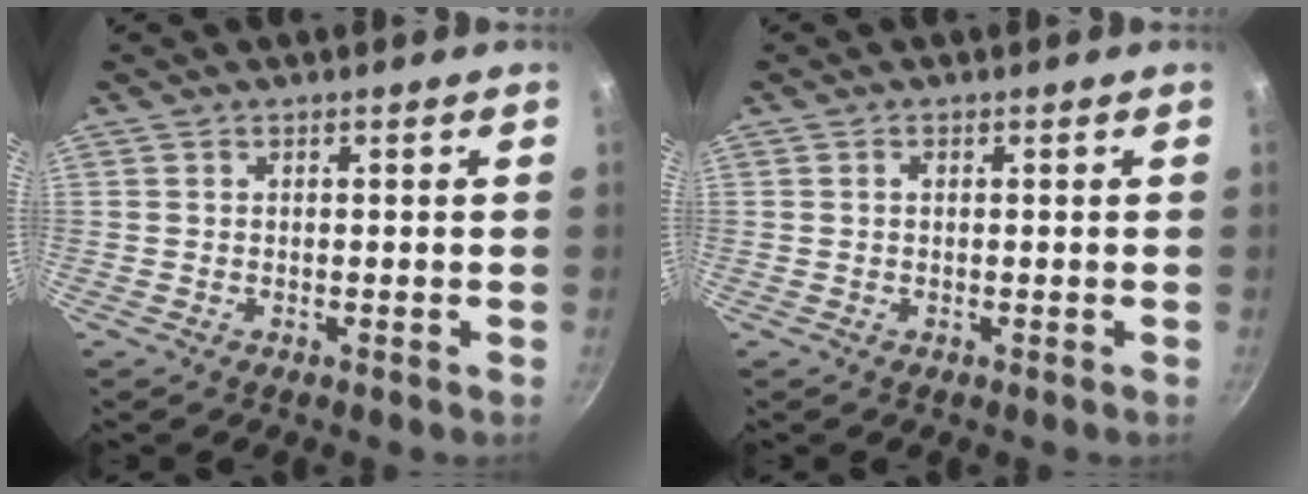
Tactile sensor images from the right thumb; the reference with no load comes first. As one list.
[{"total": 0.6, "force": [0.1, 0.5, 0.4], "torque": [-0.007, 0.004, 0.001]}]